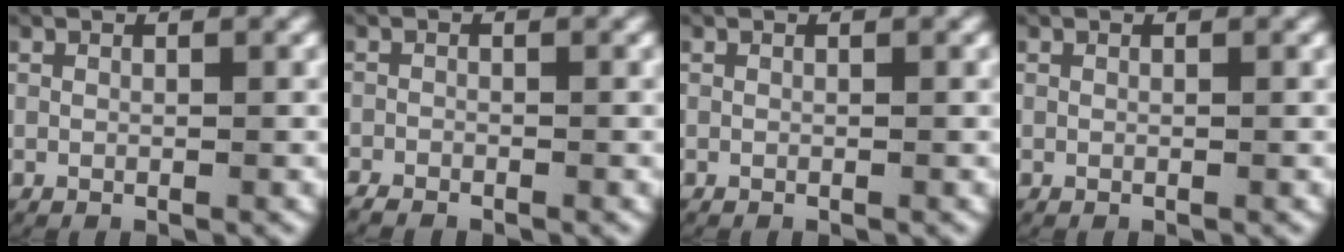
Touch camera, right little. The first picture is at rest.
{"total": 1.4, "force": [-1.3, 0.6, 0.1], "torque": [-0.010, -0.008, -0.021]}
{"total": 0.0}
{"total": 0.0}